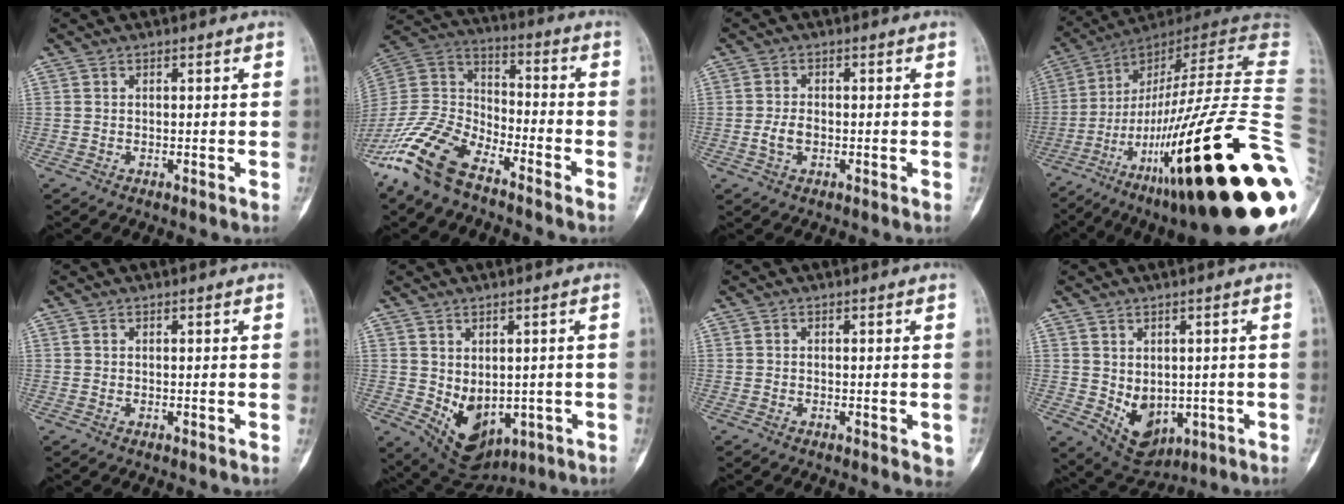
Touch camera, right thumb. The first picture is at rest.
{"total": 15.9, "force": [-11.3, 6.9, 8.7], "torque": [-0.177, 0.060, -0.225]}
{"total": 2.9, "force": [-0.7, 1.7, 2.2], "torque": [-0.046, 0.008, -0.013]}
{"total": 40.9, "force": [-10.6, 7.6, 38.8], "torque": [-0.530, 0.032, -0.172]}
{"total": 0.0}
{"total": 10.0, "force": [-1.7, 6.9, 7.1], "torque": [-0.084, -0.006, 0.003]}
{"total": 1.9, "force": [-0.6, 0.7, 1.7], "torque": [-0.013, -0.001, -0.009]}
{"total": 8.3, "force": [-1.2, 6.0, 5.6], "torque": [-0.064, -0.008, 0.009]}